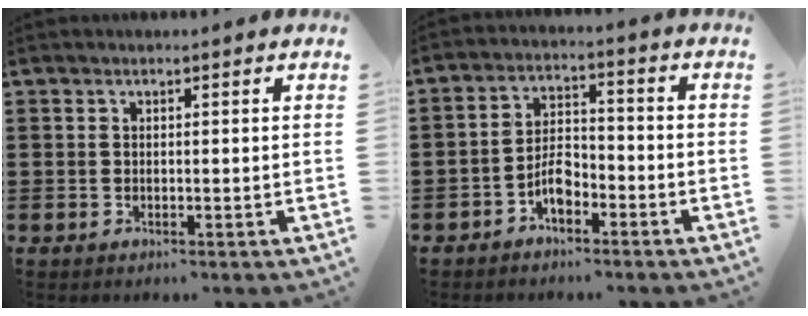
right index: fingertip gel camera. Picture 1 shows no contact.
{"total": 5.1, "force": [-2.8, 2.5, 3.4], "torque": [-0.072, 0.007, -0.056]}